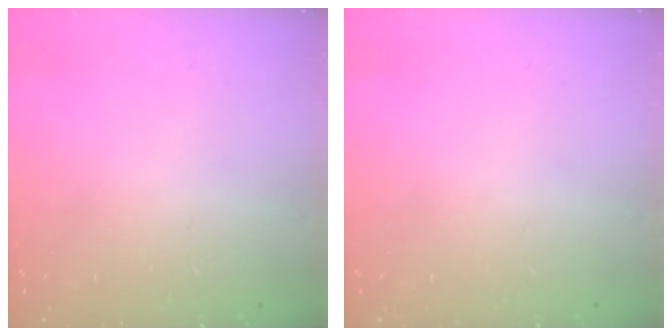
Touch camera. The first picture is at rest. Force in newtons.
{"total": 0.0}